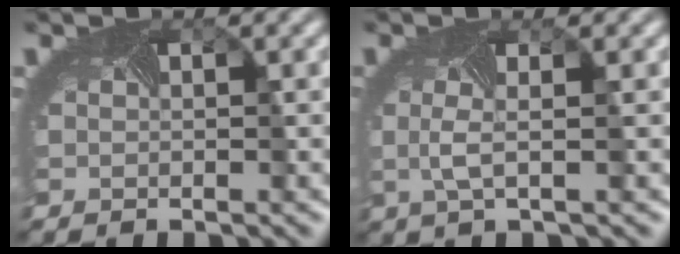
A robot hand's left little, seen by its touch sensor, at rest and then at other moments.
{"total": 1.6, "force": [-0.1, -0.2, 1.6], "torque": [-0.043, 0.001, -0.003]}